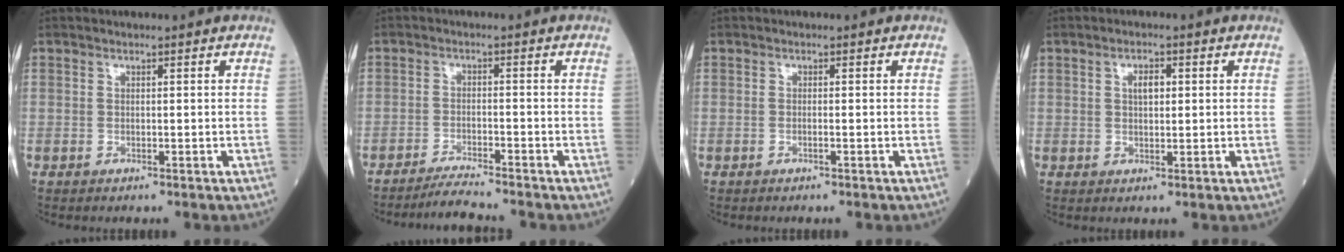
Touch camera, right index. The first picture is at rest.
{"total": 4.6, "force": [-4.4, -0.8, 1.1], "torque": [-0.022, -0.019, -0.078]}
{"total": 0.5, "force": [-0.2, 0.0, 0.5], "torque": [-0.012, 0.000, -0.003]}
{"total": 2.6, "force": [0.7, 1.2, 2.2], "torque": [-0.037, 0.003, 0.011]}